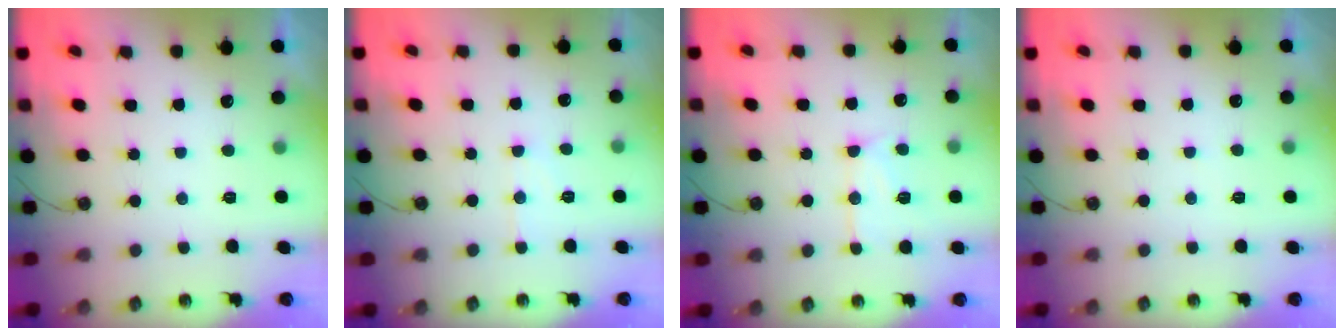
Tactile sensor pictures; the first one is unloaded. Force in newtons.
{"total": 6.1, "press": 6.1, "slide": 0.4}
{"total": 11.8, "press": 11.7, "slide": 1.1}
{"total": 2.5, "press": 2.5, "slide": 0.4}